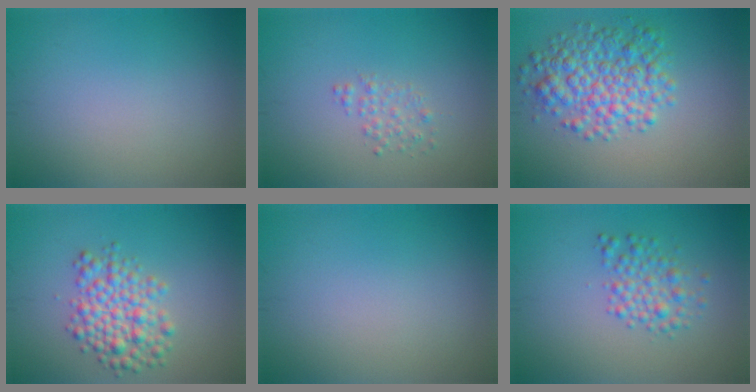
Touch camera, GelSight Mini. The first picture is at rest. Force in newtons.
{"total": 1.3, "press": 1.3, "slide": 0.0}
{"total": 5.7, "press": 5.7, "slide": 0.1}
{"total": 4.4, "press": 4.3, "slide": 0.2}
{"total": 0.0}
{"total": 2.7, "press": 2.7, "slide": 0.1}